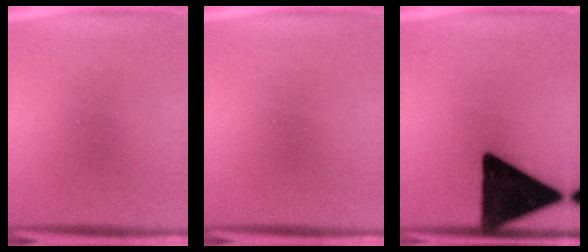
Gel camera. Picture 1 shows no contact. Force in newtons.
{"total": 0.0}
{"total": 18.2}